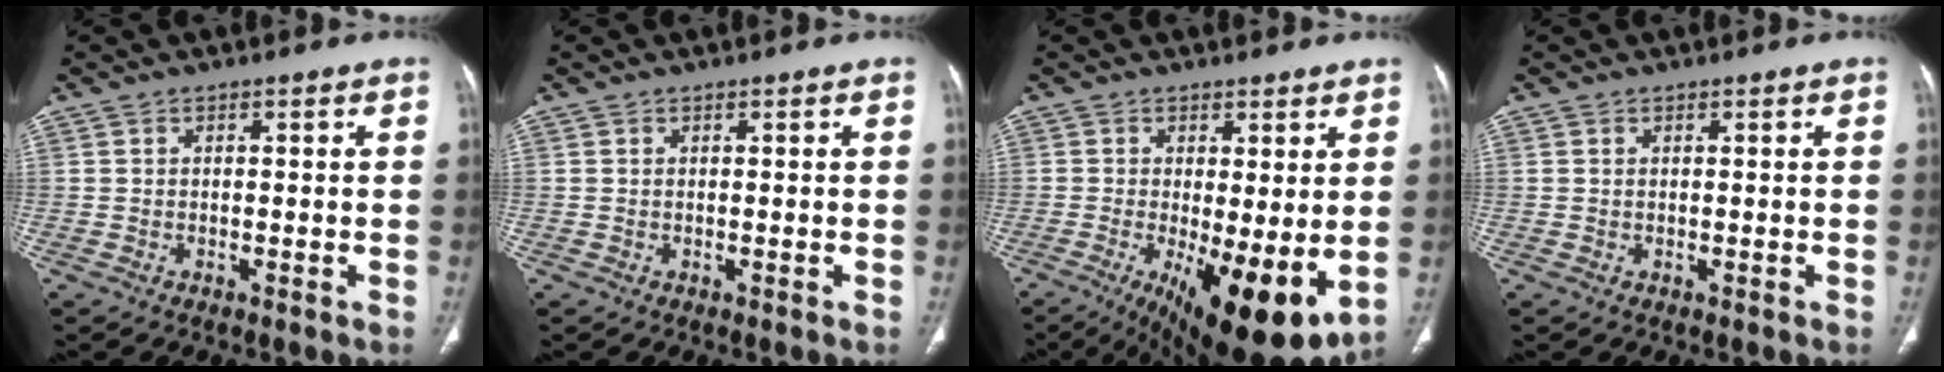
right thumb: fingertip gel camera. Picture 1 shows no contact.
{"total": 0.0}
{"total": 14.6, "force": [-2.7, 4.9, 13.4], "torque": [-0.199, -0.031, -0.022]}
{"total": 0.0}